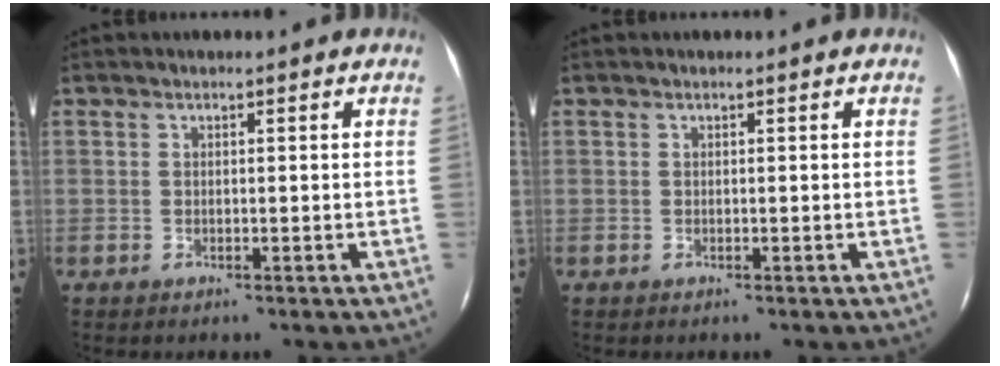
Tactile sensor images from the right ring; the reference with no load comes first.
{"total": 0.0}